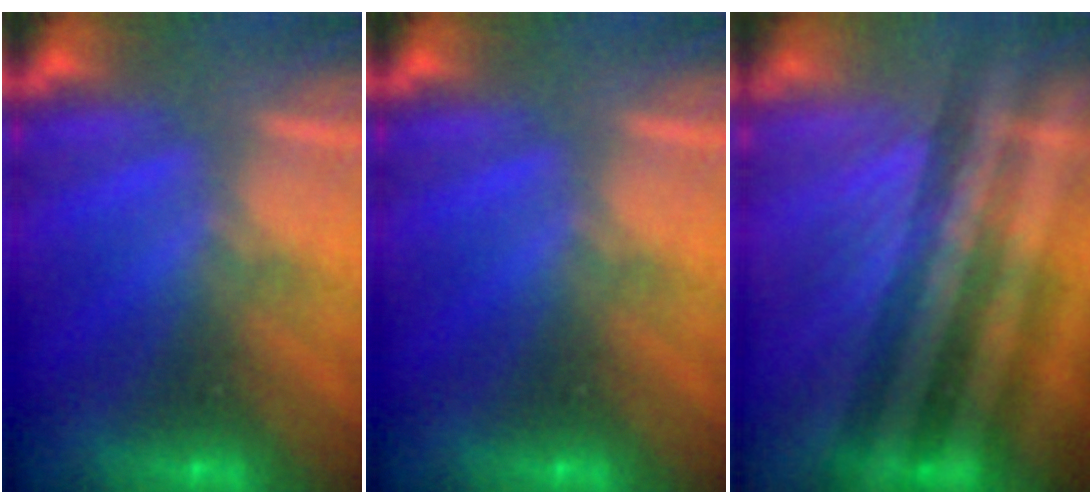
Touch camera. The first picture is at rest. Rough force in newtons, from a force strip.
{"total": 0.0}
{"total": 3.4}